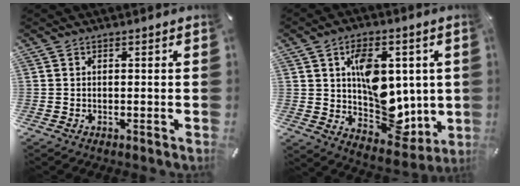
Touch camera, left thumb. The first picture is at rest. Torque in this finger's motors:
{"motor_torque": [2.52, 2.49, 1.91, -0.38, 0.55]}